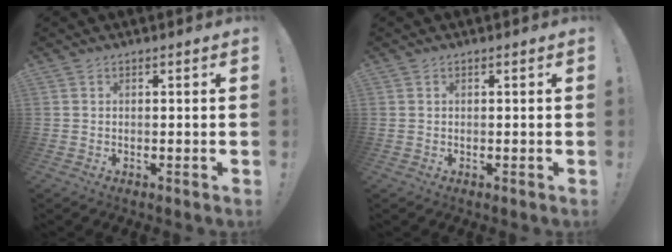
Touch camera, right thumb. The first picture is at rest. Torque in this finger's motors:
{"motor_torque": [-0.06, -0.06, 0.18, -0.05, 0.00]}